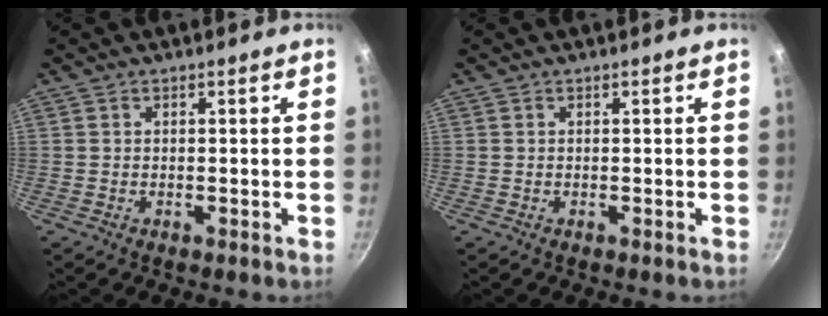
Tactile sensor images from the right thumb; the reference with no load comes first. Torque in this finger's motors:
{"motor_torque": [0.00, 0.00, 0.00, 0.00, 0.00]}